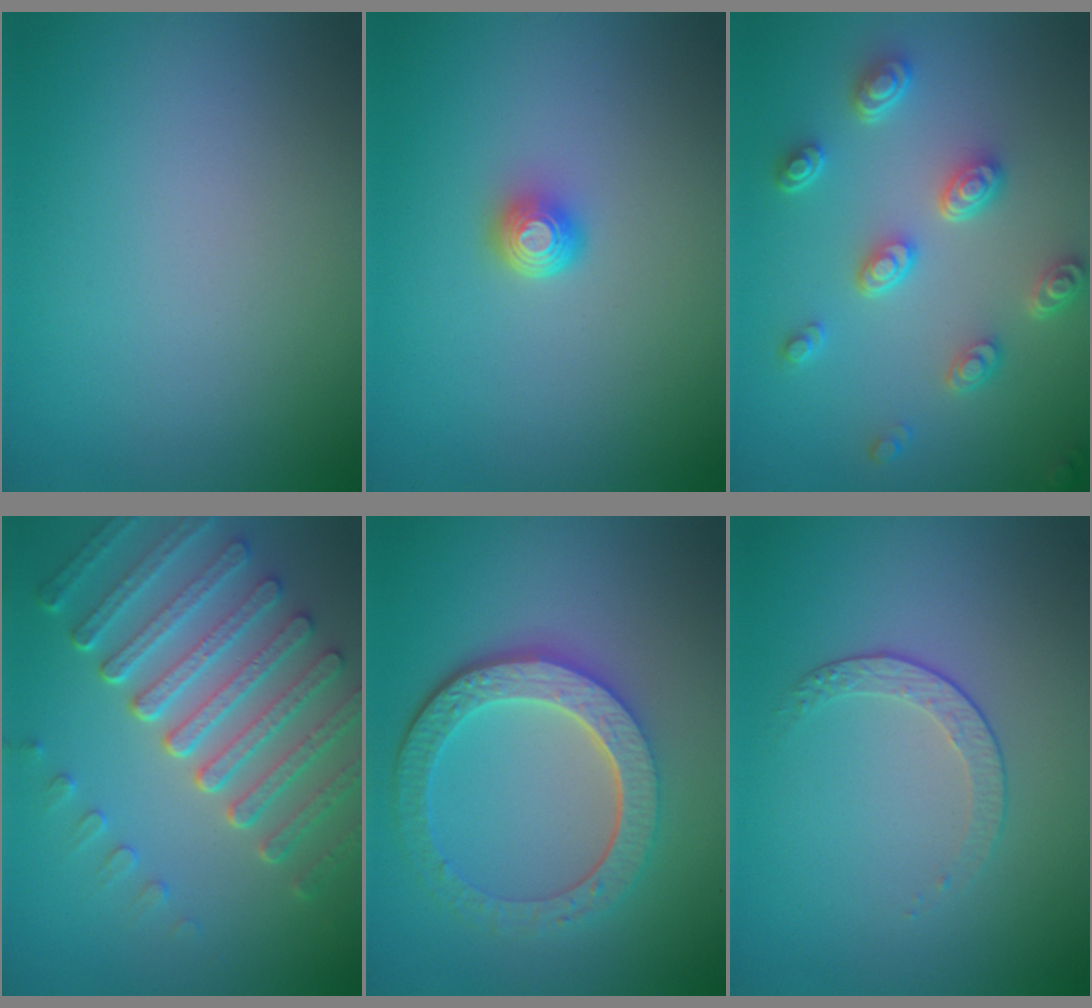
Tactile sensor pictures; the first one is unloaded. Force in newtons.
{"total": 1.6, "press": 1.2, "slide": 1.0}
{"total": 4.5, "press": 3.5, "slide": 2.8}
{"total": 7.2, "press": 5.4, "slide": 4.7}
{"total": 6.1, "press": 4.6, "slide": 4.0}
{"total": 1.6, "press": 1.0, "slide": 1.3}